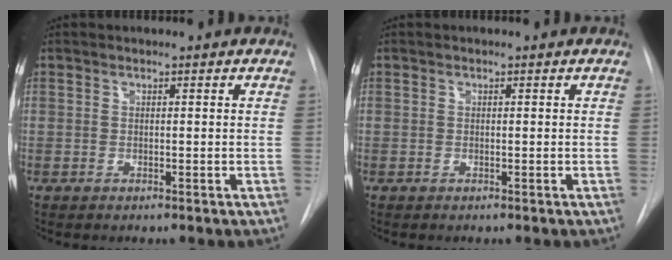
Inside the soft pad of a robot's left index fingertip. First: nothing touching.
{"total": 0.0}